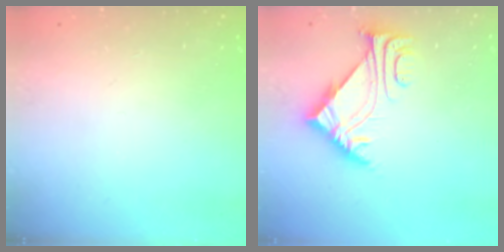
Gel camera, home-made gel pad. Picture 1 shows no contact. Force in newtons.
{"total": 6.5, "press": 6.5, "slide": 0.2}